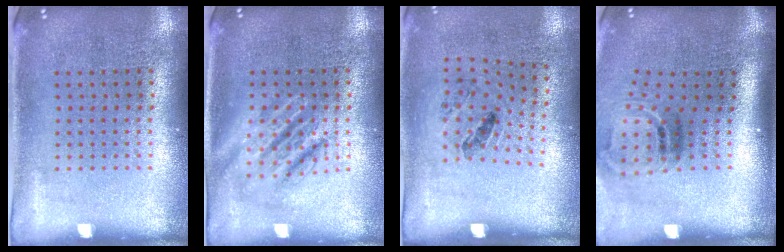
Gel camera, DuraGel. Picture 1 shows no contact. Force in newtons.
{"total": 2.6, "press": 2.6, "slide": 0.3}
{"total": 1.4, "press": 0.8, "slide": 1.2}
{"total": 2.0, "press": 1.2, "slide": 1.6}